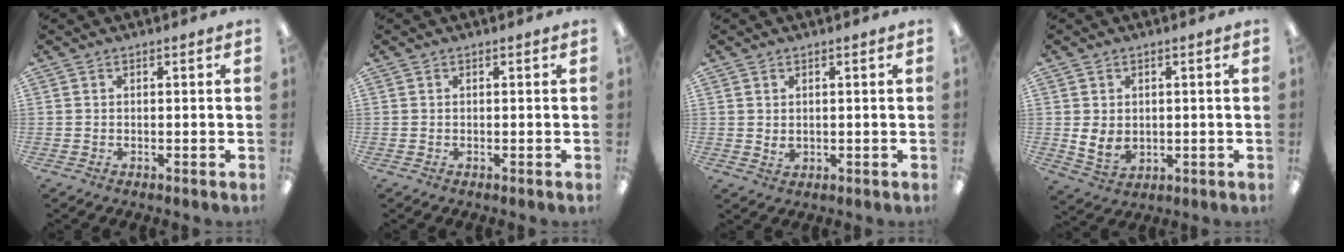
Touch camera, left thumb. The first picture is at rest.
{"total": 0.0}
{"total": 1.8, "force": [0.8, 1.3, 1.0], "torque": [-0.011, -0.001, 0.012]}
{"total": 5.0, "force": [0.6, 4.0, 3.0], "torque": [-0.054, -0.009, 0.012]}